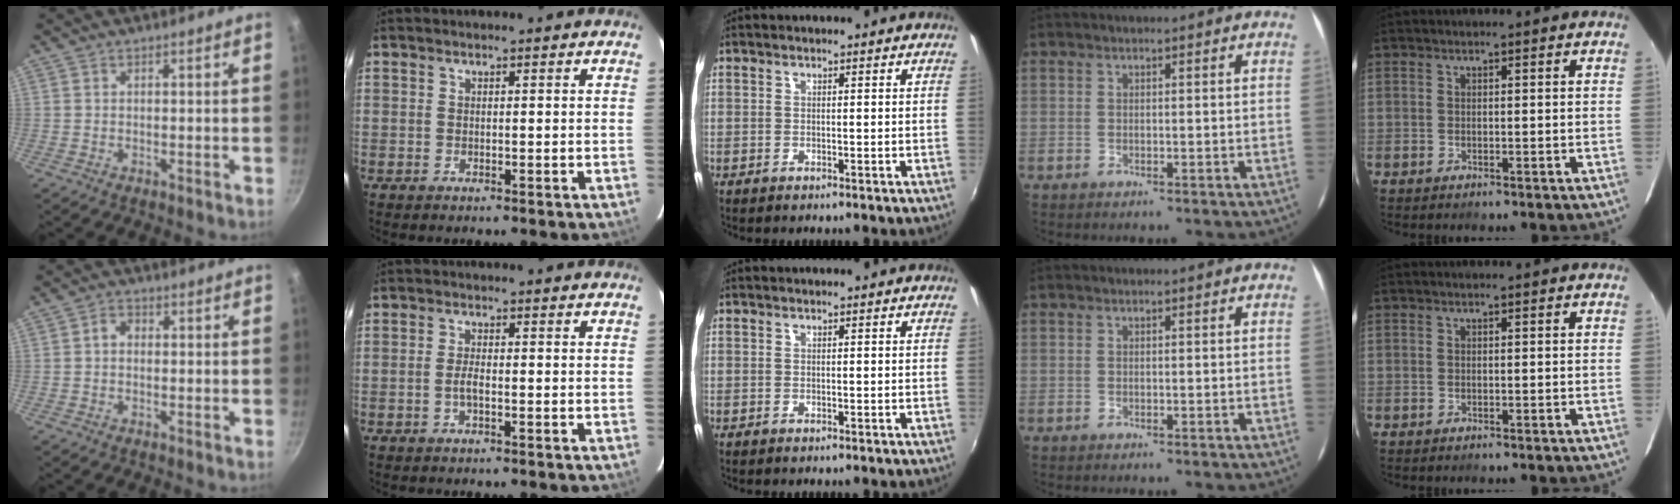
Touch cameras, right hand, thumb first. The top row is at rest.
{"thumb": {"total": 2.5, "force": [0.0, 1.9, 1.5], "torque": [-0.020, 0.009, -0.004]}, "index": {"total": 1.9, "force": [-0.7, 0.4, 1.7], "torque": [-0.037, 0.001, -0.014]}}